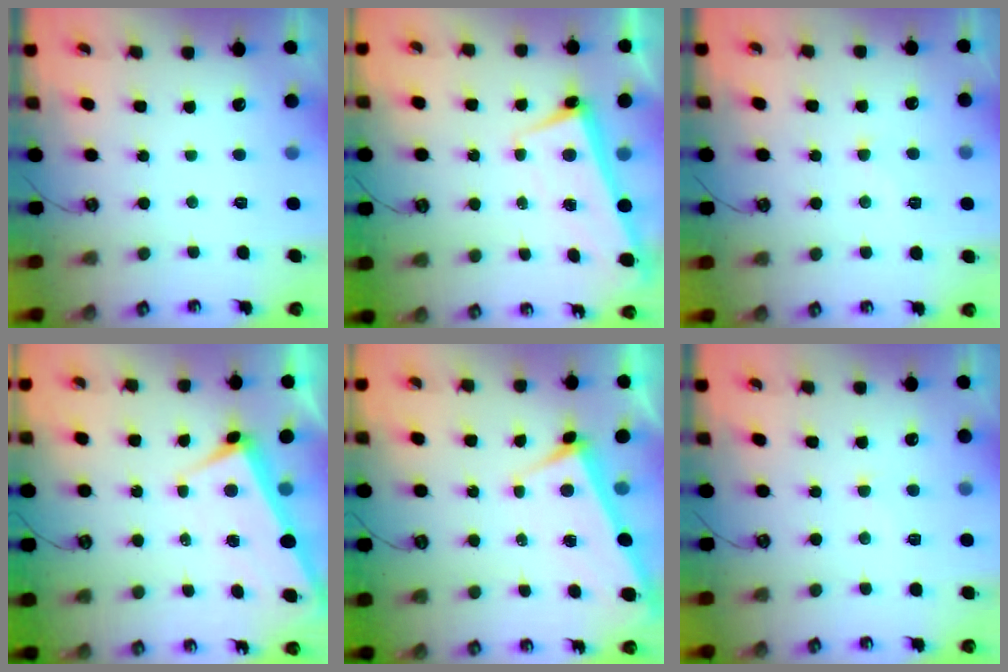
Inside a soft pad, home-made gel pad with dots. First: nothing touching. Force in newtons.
{"total": 2.5, "press": 2.4, "slide": 0.6}
{"total": 2.4, "press": 2.4, "slide": 0.4}
{"total": 2.8, "press": 2.7, "slide": 0.6}
{"total": 3.8, "press": 3.8, "slide": 0.2}
{"total": 1.4, "press": 1.2, "slide": 0.7}